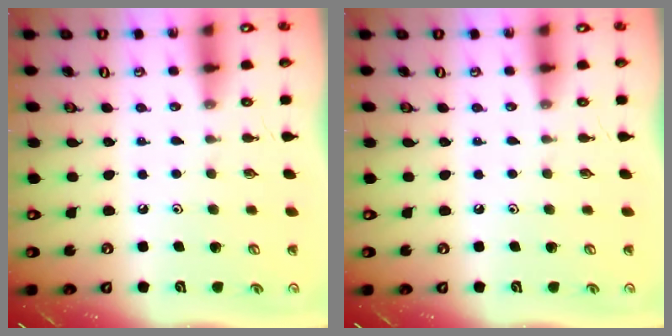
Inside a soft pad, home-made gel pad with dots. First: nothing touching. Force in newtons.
{"total": 0.0}